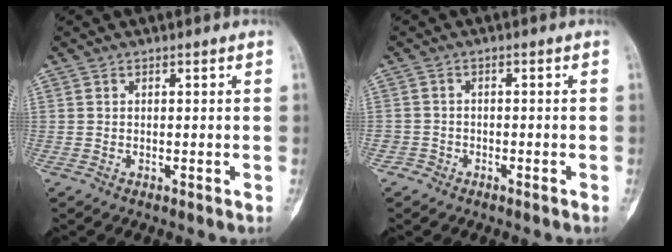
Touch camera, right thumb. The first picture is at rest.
{"total": 1.8, "force": [-1.3, 1.1, -0.4], "torque": [0.012, 0.007, -0.033]}